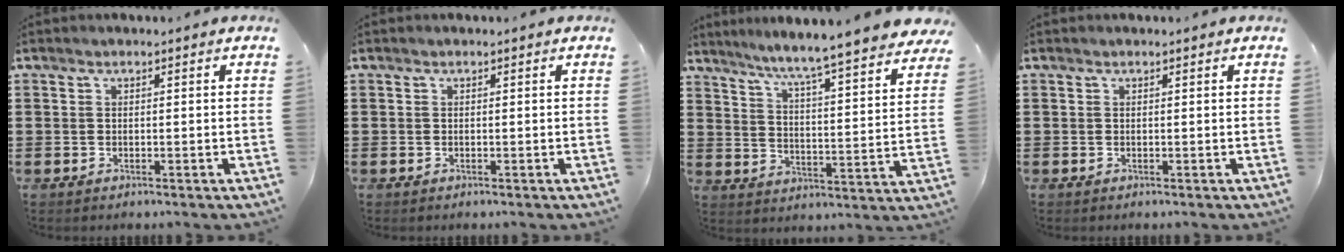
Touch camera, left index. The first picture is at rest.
{"total": 0.0}
{"total": 5.8, "force": [5.2, -1.3, 2.2], "torque": [-0.067, -0.053, 0.078]}
{"total": 0.0}